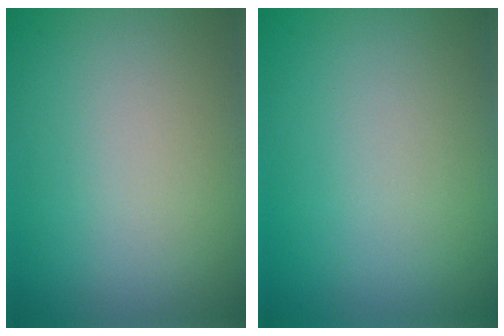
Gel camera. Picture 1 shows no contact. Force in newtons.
{"total": 0.0}